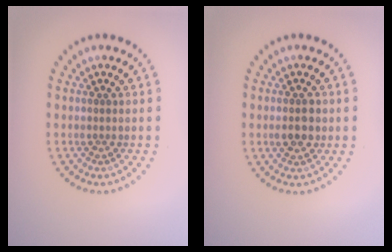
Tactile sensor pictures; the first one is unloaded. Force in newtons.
{"total": 2.7, "press": 2.7, "slide": 0.2}